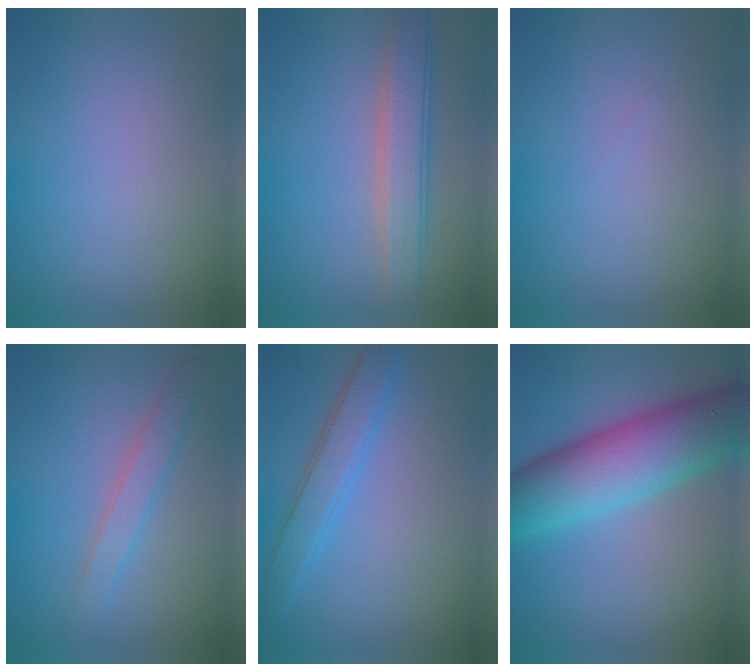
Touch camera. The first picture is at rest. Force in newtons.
{"total": 3.9, "press": 3.9, "slide": 0.3}
{"total": 0.0}
{"total": 2.4, "press": 2.4, "slide": 0.2}
{"total": 3.2, "press": 3.2, "slide": 0.1}
{"total": 10.6, "press": 10.5, "slide": 0.5}